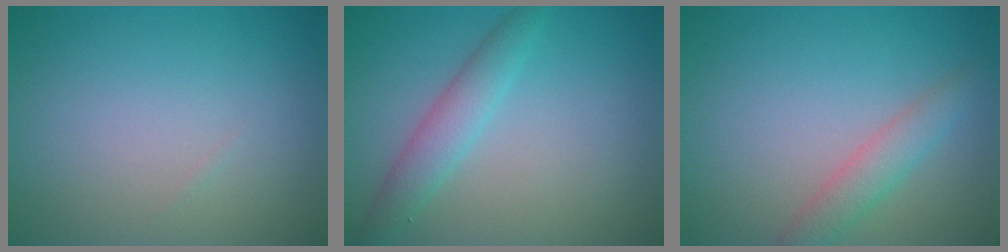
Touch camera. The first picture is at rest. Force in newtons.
{"total": 2.8, "press": 2.8, "slide": 0.1}
{"total": 2.6, "press": 2.6, "slide": 0.2}